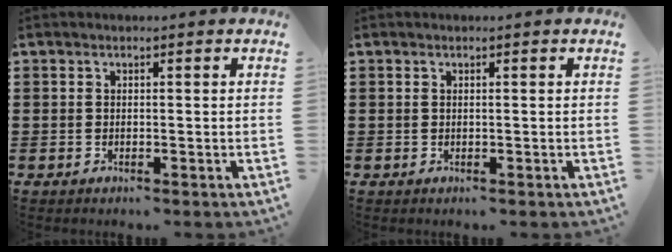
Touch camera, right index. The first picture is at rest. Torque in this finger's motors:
{"motor_torque": [-0.35, 0.40, 0.00, -0.01]}